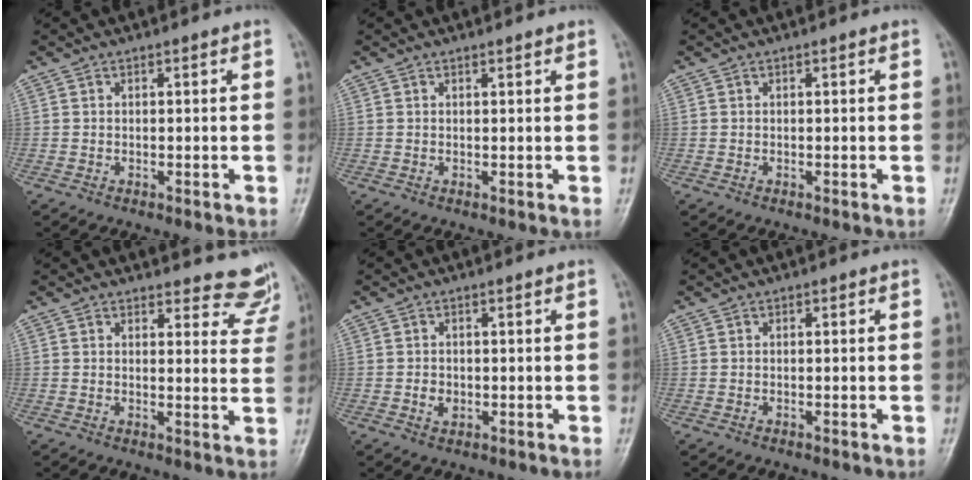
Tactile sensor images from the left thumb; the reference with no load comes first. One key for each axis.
{"total": 0.9, "fx": 0.8, "fy": 0.0, "fz": 0.5, "tx": -0.008, "ty": -0.005, "tz": 0.013}
{"total": 0.0}
{"total": 9.3, "fx": 8.9, "fy": 2.6, "fz": 0.4, "tx": 0.040, "ty": -0.070, "tz": 0.074}
{"total": 2.0, "fx": 0.0, "fy": 1.4, "fz": 1.4, "tx": -0.016, "ty": 0.001, "tz": 0.003}
{"total": 0.0}